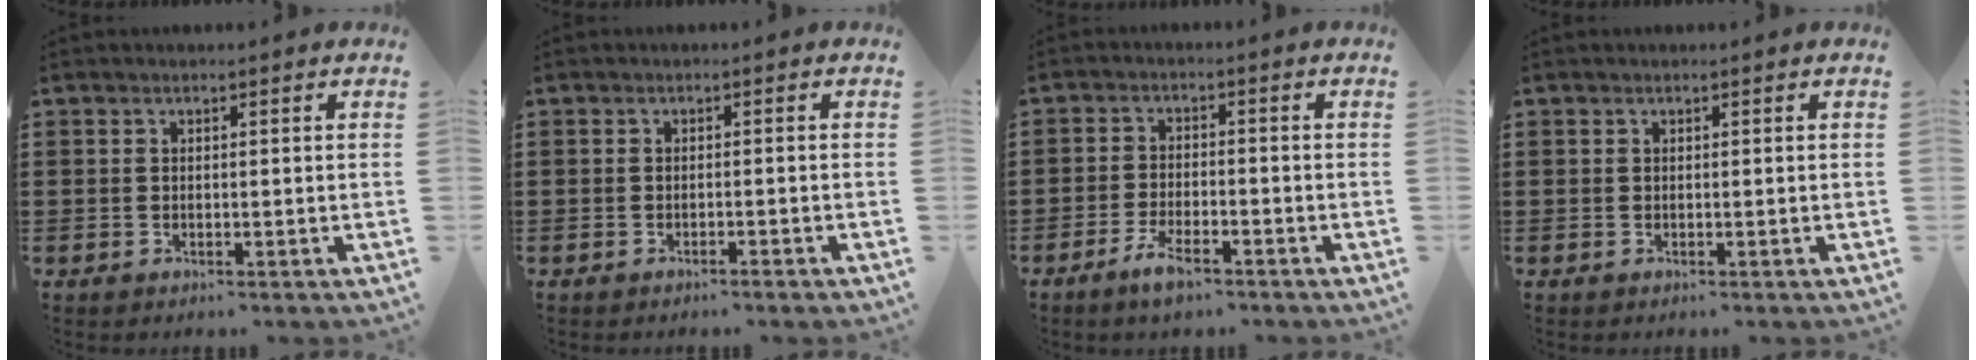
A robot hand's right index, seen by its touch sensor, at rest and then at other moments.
{"total": 0.9, "force": [-0.8, -0.1, 0.3], "torque": [-0.008, -0.002, -0.016]}
{"total": 3.9, "force": [-2.9, 1.1, 2.4], "torque": [-0.053, 0.003, -0.058]}
{"total": 0.0}